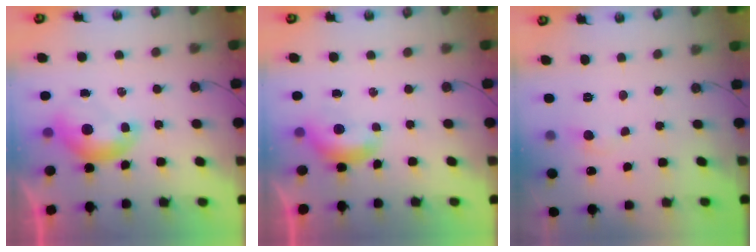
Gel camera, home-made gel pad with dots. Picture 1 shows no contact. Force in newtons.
{"total": 1.4, "press": 1.3, "slide": 0.4}
{"total": 0.8, "press": 0.5, "slide": 0.6}